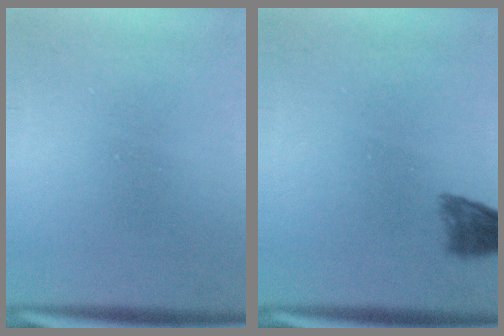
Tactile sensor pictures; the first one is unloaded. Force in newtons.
{"total": 3.0}